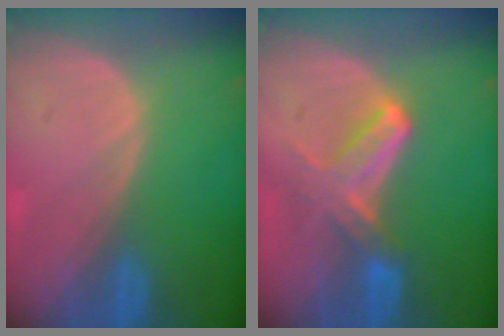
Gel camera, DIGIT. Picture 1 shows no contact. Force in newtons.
{"total": 5.8, "press": 5.8, "slide": 0.3}